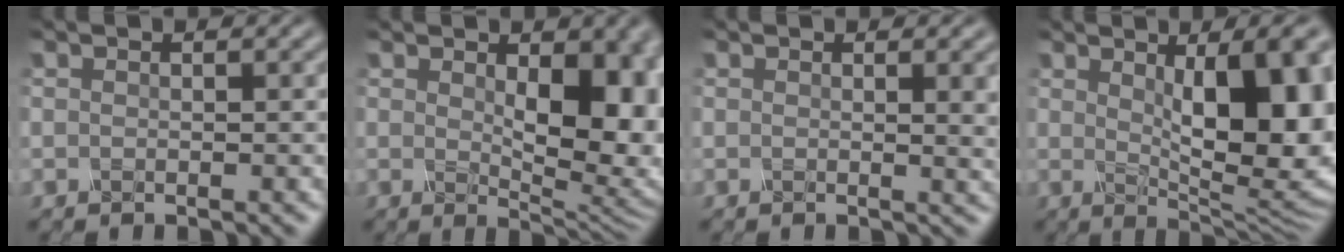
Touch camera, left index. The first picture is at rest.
{"total": 9.1, "force": [0.8, 4.3, 8.0], "torque": [-0.086, 0.001, 0.018]}
{"total": 3.0, "force": [0.6, 1.0, 2.7], "torque": [-0.026, -0.001, 0.009]}
{"total": 11.8, "force": [1.6, 4.0, 11.0], "torque": [-0.126, -0.003, 0.031]}